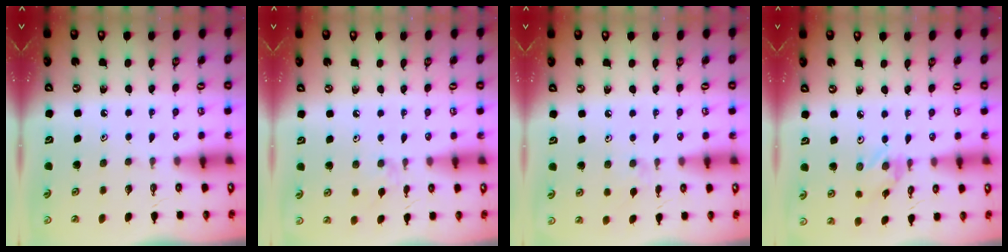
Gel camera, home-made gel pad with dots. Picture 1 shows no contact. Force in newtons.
{"total": 4.0, "press": 3.9, "slide": 0.8}
{"total": 3.4, "press": 3.3, "slide": 0.6}
{"total": 1.3, "press": 1.3, "slide": 0.0}